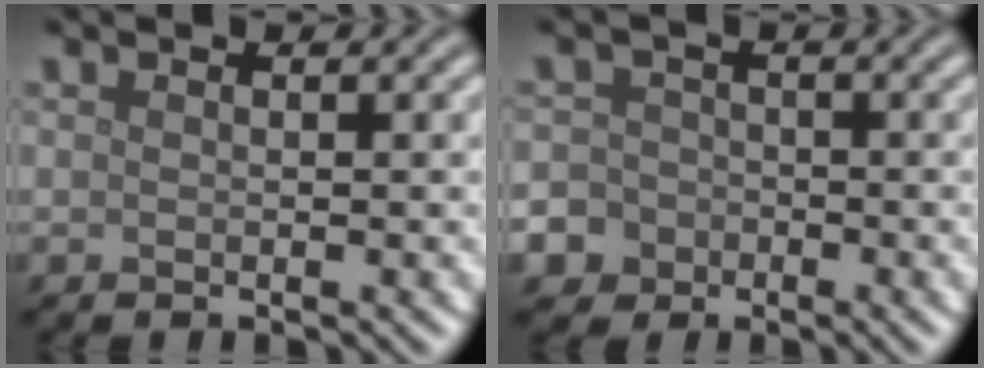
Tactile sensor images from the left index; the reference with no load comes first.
{"total": 6.5, "force": [-3.4, 5.4, 1.1], "torque": [-0.023, -0.015, -0.079]}